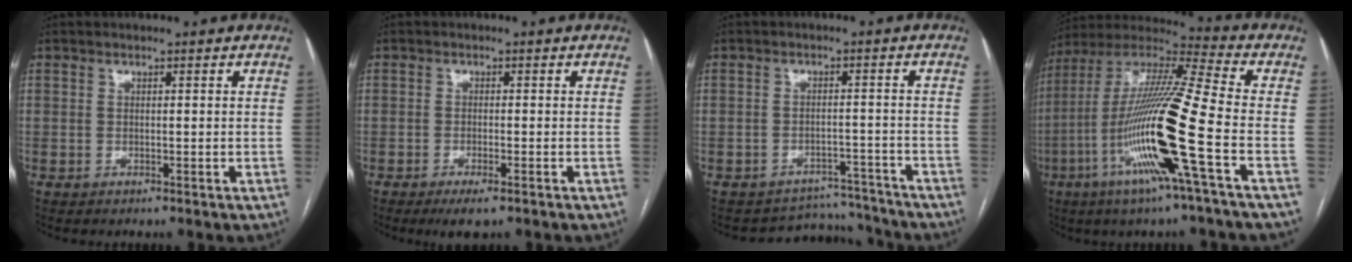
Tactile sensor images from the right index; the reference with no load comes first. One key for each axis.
{"total": 3.2, "fx": -2.0, "fy": 0.6, "fz": 2.4, "tx": -0.037, "ty": -0.005, "tz": -0.031}
{"total": 6.6, "fx": -6.1, "fy": 1.6, "fz": -1.9, "tx": 0.035, "ty": 0.033, "tz": -0.078}
{"total": 20.2, "fx": -6.4, "fy": -0.5, "fz": 19.1, "tx": -0.395, "ty": -0.021, "tz": -0.135}